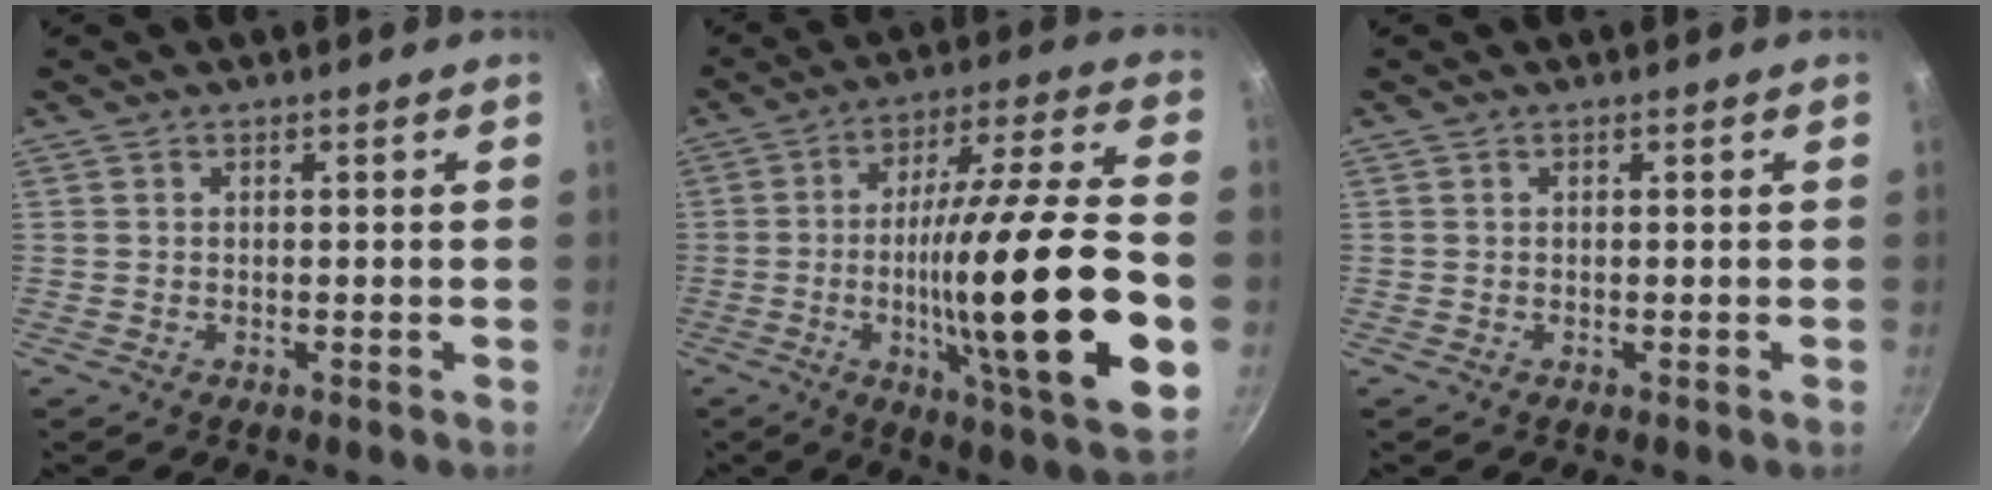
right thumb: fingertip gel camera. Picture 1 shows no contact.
{"total": 27.2, "force": [-5.1, 4.6, 26.3], "torque": [-0.412, 0.017, -0.078]}
{"total": 0.0}